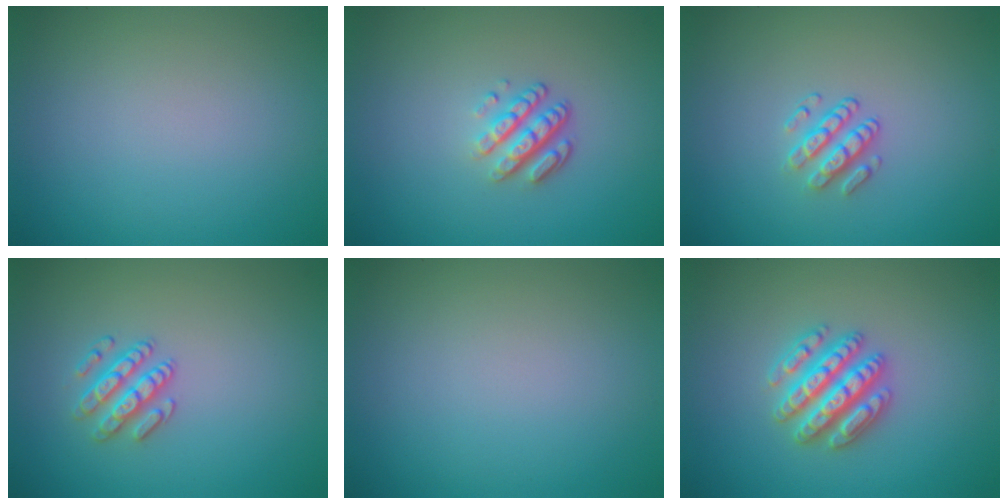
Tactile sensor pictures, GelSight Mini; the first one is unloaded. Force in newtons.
{"total": 3.3, "press": 2.4, "slide": 2.3}
{"total": 2.0, "press": 1.6, "slide": 1.3}
{"total": 2.4, "press": 2.3, "slide": 0.6}
{"total": 0.0}
{"total": 4.8, "press": 4.7, "slide": 0.8}